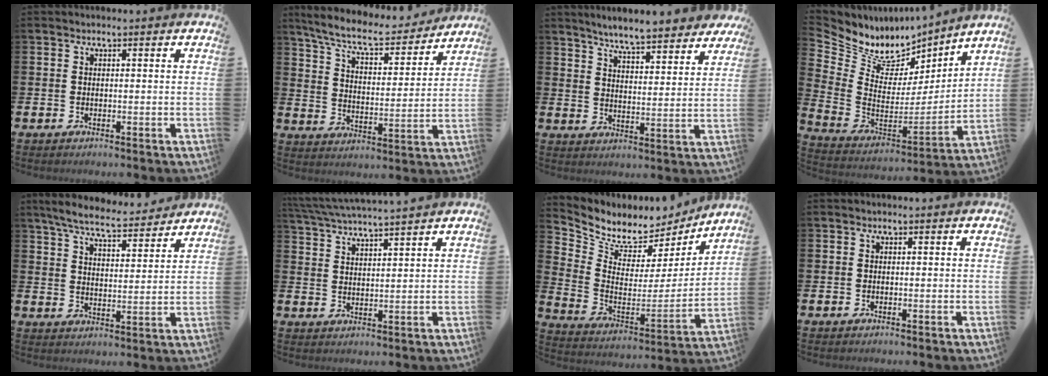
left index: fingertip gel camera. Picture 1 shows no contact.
{"total": 8.1, "force": [7.3, 1.4, 3.1], "torque": [-0.090, -0.049, 0.124]}
{"total": 6.5, "force": [6.3, 0.5, 1.6], "torque": [-0.048, -0.045, 0.107]}
{"total": 8.0, "force": [6.5, 4.4, 1.4], "torque": [-0.074, -0.043, 0.118]}
{"total": 7.1, "force": [6.7, 1.0, 2.4], "torque": [-0.069, -0.038, 0.116]}
{"total": 4.4, "force": [4.3, -0.6, 0.7], "torque": [-0.028, -0.027, 0.075]}
{"total": 7.4, "force": [6.7, 3.2, 0.6], "torque": [-0.059, -0.051, 0.118]}
{"total": 0.0}